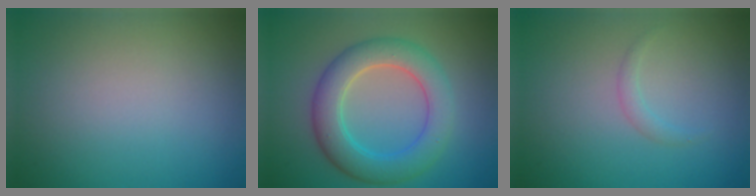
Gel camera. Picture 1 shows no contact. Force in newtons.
{"total": 6.1, "press": 6.1, "slide": 0.3}
{"total": 0.9, "press": 0.9, "slide": 0.1}